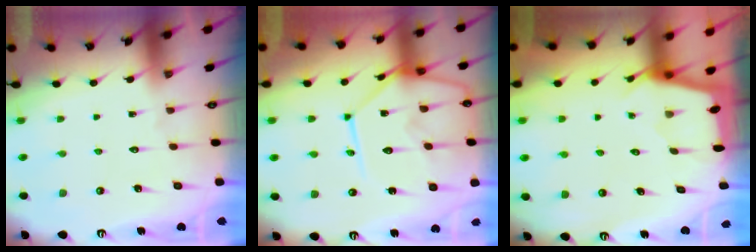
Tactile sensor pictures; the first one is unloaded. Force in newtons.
{"total": 16.6, "press": 16.5, "slide": 2.2}
{"total": 2.3, "press": 2.3, "slide": 0.3}